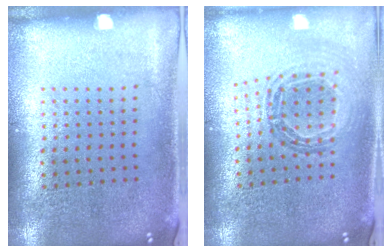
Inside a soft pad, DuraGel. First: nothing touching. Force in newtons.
{"total": 0.8, "press": 0.8, "slide": 0.0}